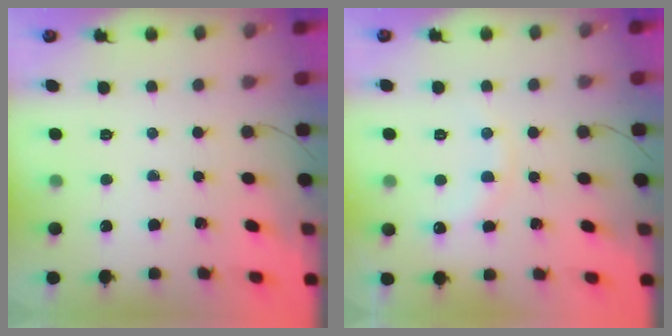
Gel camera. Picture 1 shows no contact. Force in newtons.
{"total": 8.0, "press": 7.8, "slide": 1.3}